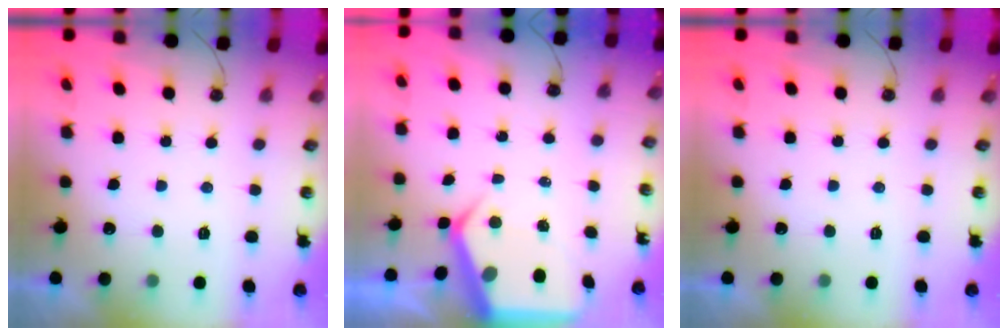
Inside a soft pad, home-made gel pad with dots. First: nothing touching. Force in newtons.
{"total": 7.0, "press": 7.0, "slide": 0.7}
{"total": 0.0}